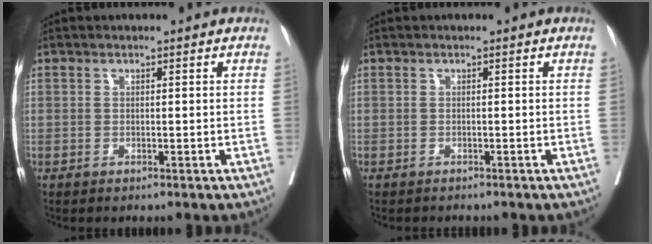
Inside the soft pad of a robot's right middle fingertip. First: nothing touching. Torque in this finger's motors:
{"motor_torque": [-0.05, 0.05, 0.01, 0.00]}